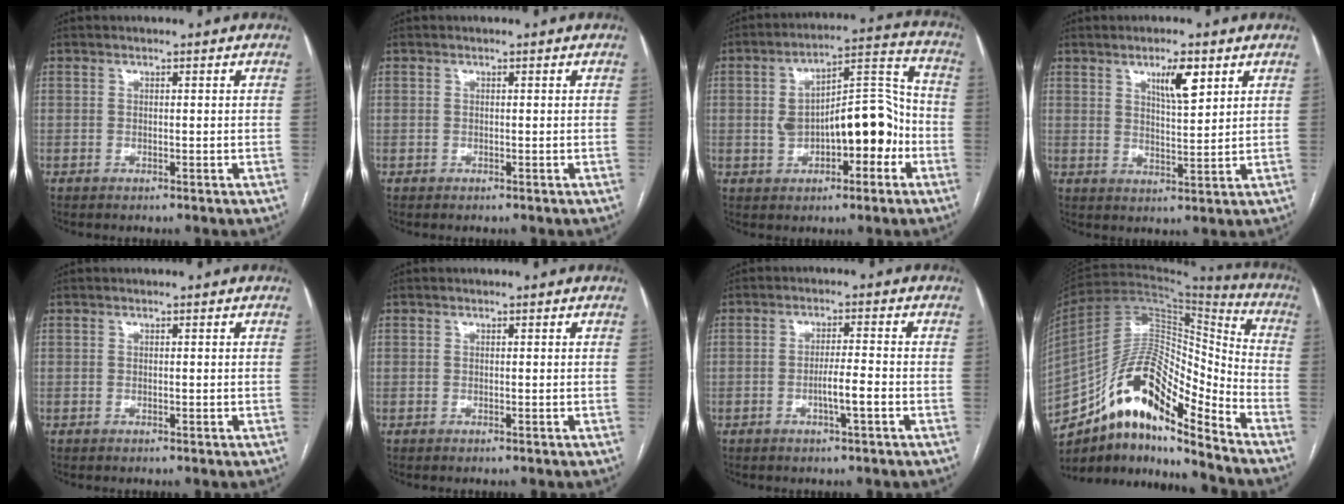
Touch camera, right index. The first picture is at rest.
{"total": 0.0}
{"total": 13.6, "force": [-2.6, 5.4, 12.2], "torque": [-0.196, 0.043, -0.030]}
{"total": 5.6, "force": [3.0, 1.1, 4.5], "torque": [-0.078, -0.001, 0.052]}
{"total": 0.0}
{"total": 0.0}
{"total": 3.9, "force": [-1.4, 0.1, 3.6], "torque": [-0.061, -0.001, -0.026]}
{"total": 17.5, "force": [-11.7, 4.6, 12.1], "torque": [-0.212, 0.047, -0.199]}